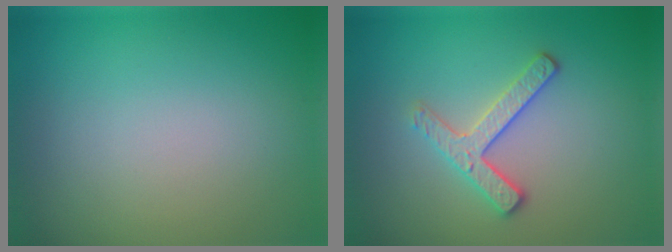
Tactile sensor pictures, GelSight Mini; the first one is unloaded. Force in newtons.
{"total": 2.8, "press": 2.6, "slide": 1.1}